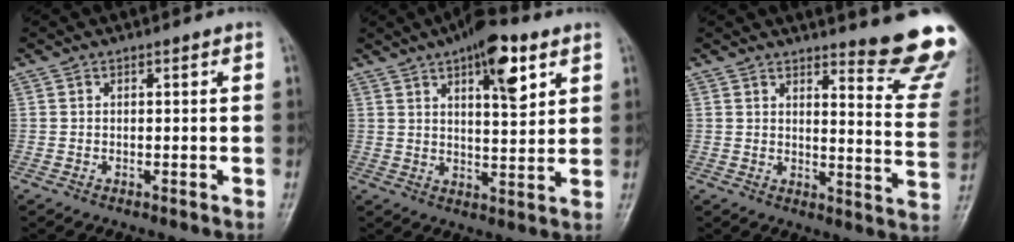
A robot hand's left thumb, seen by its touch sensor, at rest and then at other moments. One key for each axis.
{"total": 11.4, "fx": 5.8, "fy": 4.1, "fz": 8.9, "tx": -0.113, "ty": -0.024, "tz": 0.085}
{"total": 14.8, "fx": 12.5, "fy": 1.9, "fz": 7.7, "tx": -0.064, "ty": -0.131, "tz": 0.136}